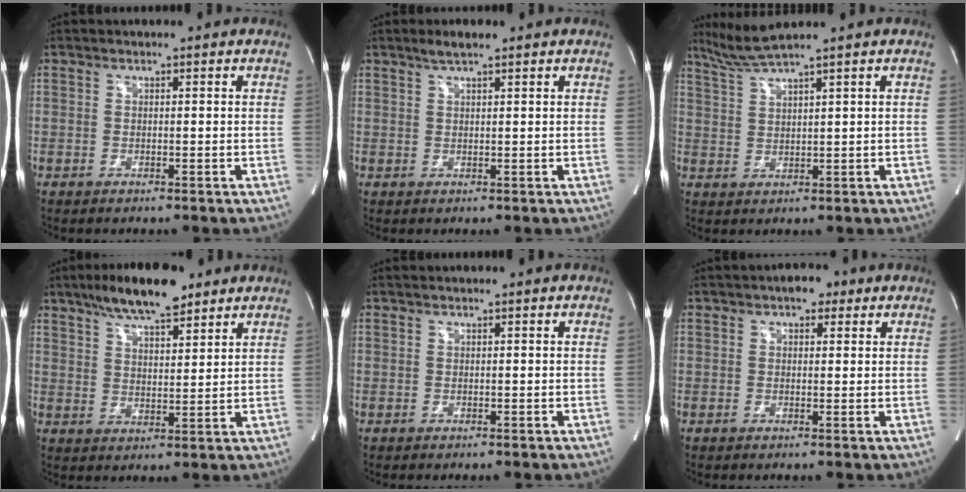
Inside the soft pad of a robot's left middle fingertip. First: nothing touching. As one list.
[{"total": 2.6, "force": [1.9, 0.4, 1.7], "torque": [-0.038, 0.008, 0.036]}, {"total": 4.2, "force": [3.6, -1.6, 1.6], "torque": [-0.044, -0.002, 0.081]}, {"total": 11.0, "force": [8.0, 2.9, 7.0], "torque": [-0.122, 0.011, 0.137]}, {"total": 0.0}, {"total": 3.2, "force": [1.9, 1.8, 2.0], "torque": [-0.028, 0.015, 0.023]}]